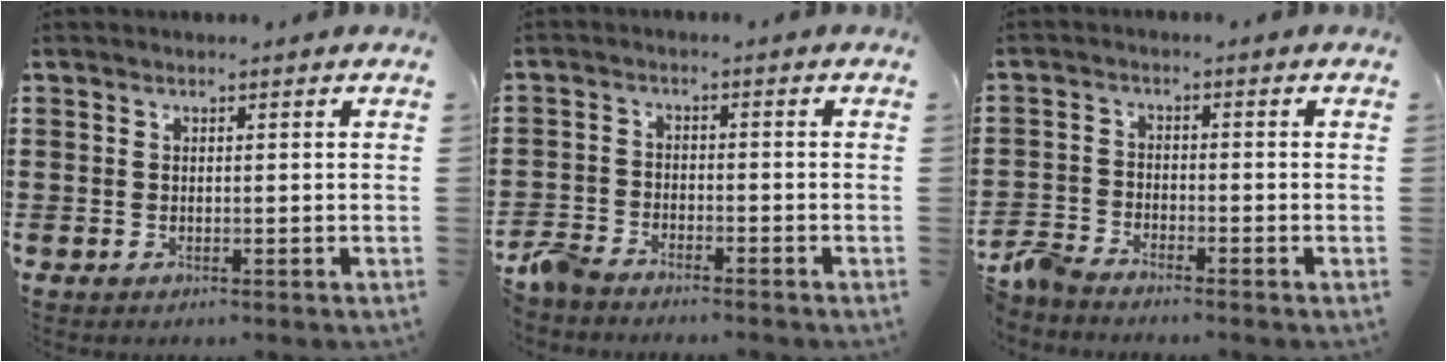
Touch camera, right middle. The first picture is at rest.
{"total": 3.9, "force": [-3.8, 0.7, 0.5], "torque": [-0.032, -0.002, -0.085]}
{"total": 3.4, "force": [-3.3, 0.3, 0.7], "torque": [-0.043, -0.005, -0.078]}